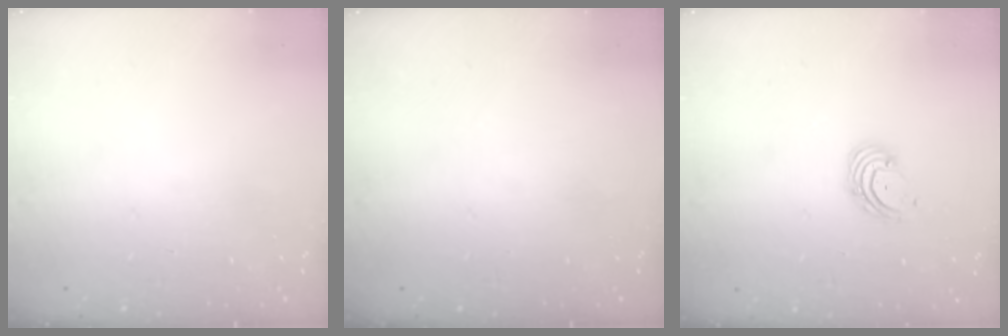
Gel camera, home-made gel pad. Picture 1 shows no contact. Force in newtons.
{"total": 0.0}
{"total": 3.4, "press": 3.3, "slide": 0.5}